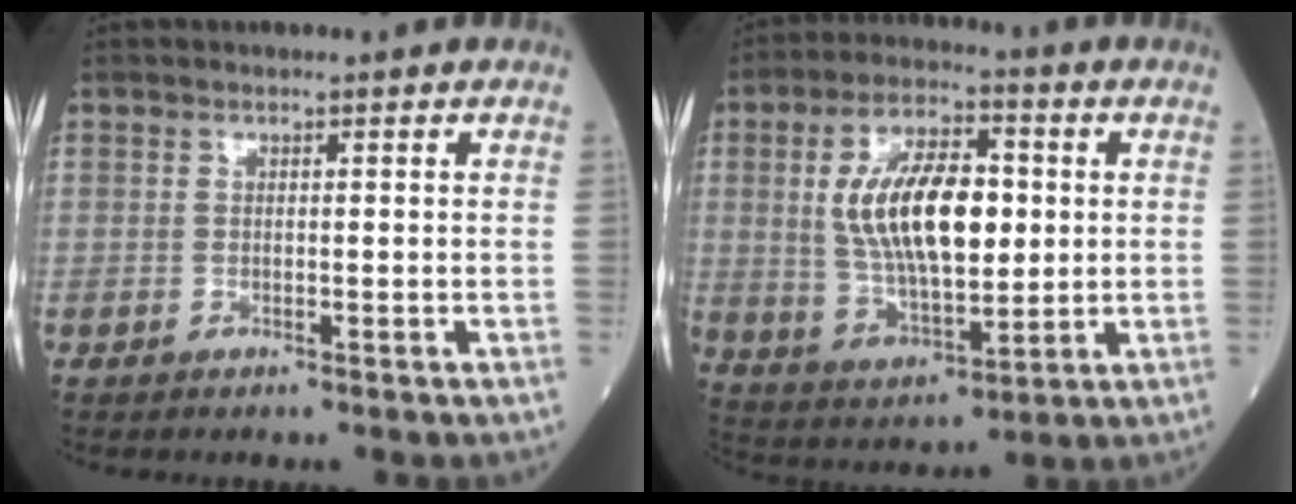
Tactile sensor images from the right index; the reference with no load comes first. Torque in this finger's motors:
{"motor_torque": [0.49, -0.08, 0.60, 0.21]}